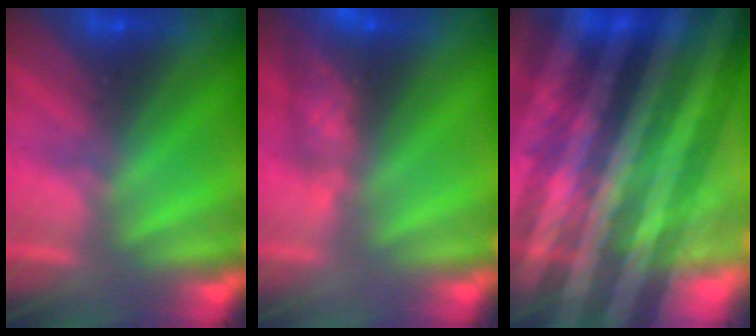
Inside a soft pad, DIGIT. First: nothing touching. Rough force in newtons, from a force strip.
{"total": 7.8}
{"total": 8.1}